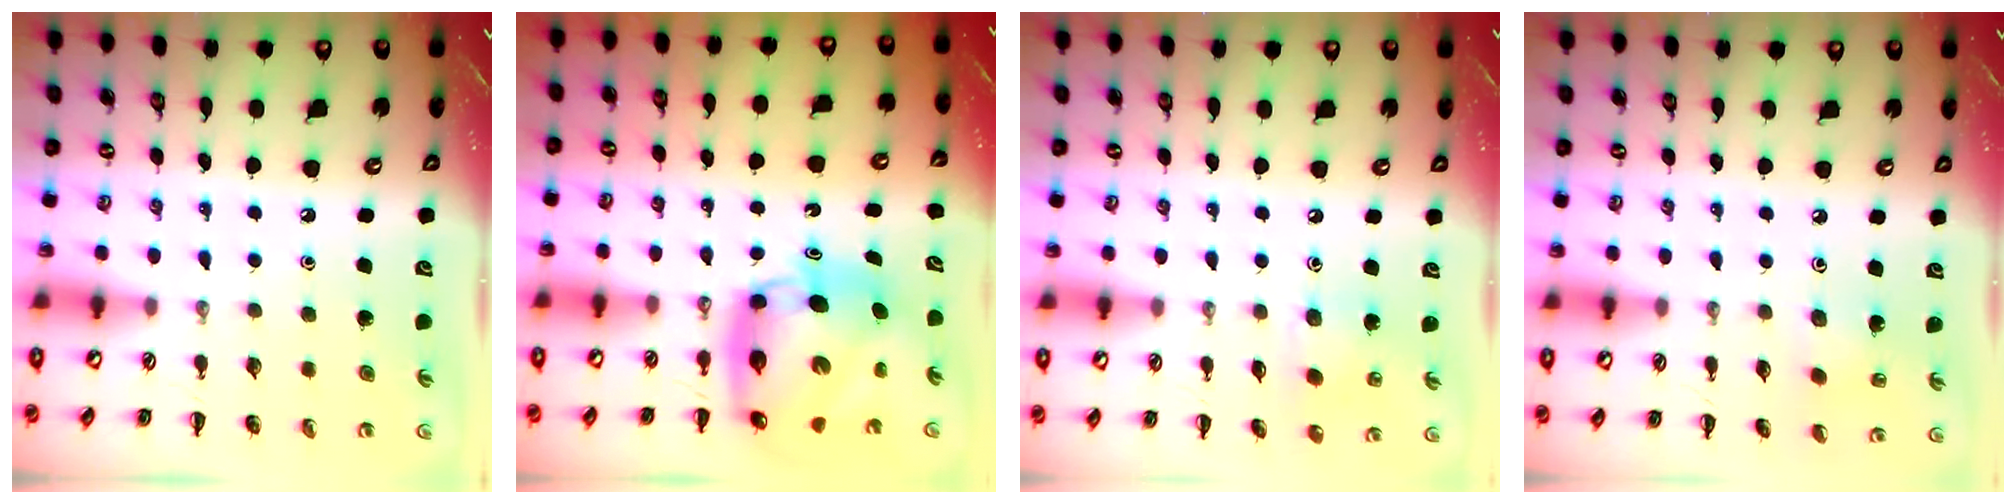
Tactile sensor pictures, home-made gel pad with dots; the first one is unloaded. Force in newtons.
{"total": 11.1, "press": 10.6, "slide": 3.2}
{"total": 4.6, "press": 4.5, "slide": 0.9}
{"total": 1.8, "press": 1.7, "slide": 0.7}